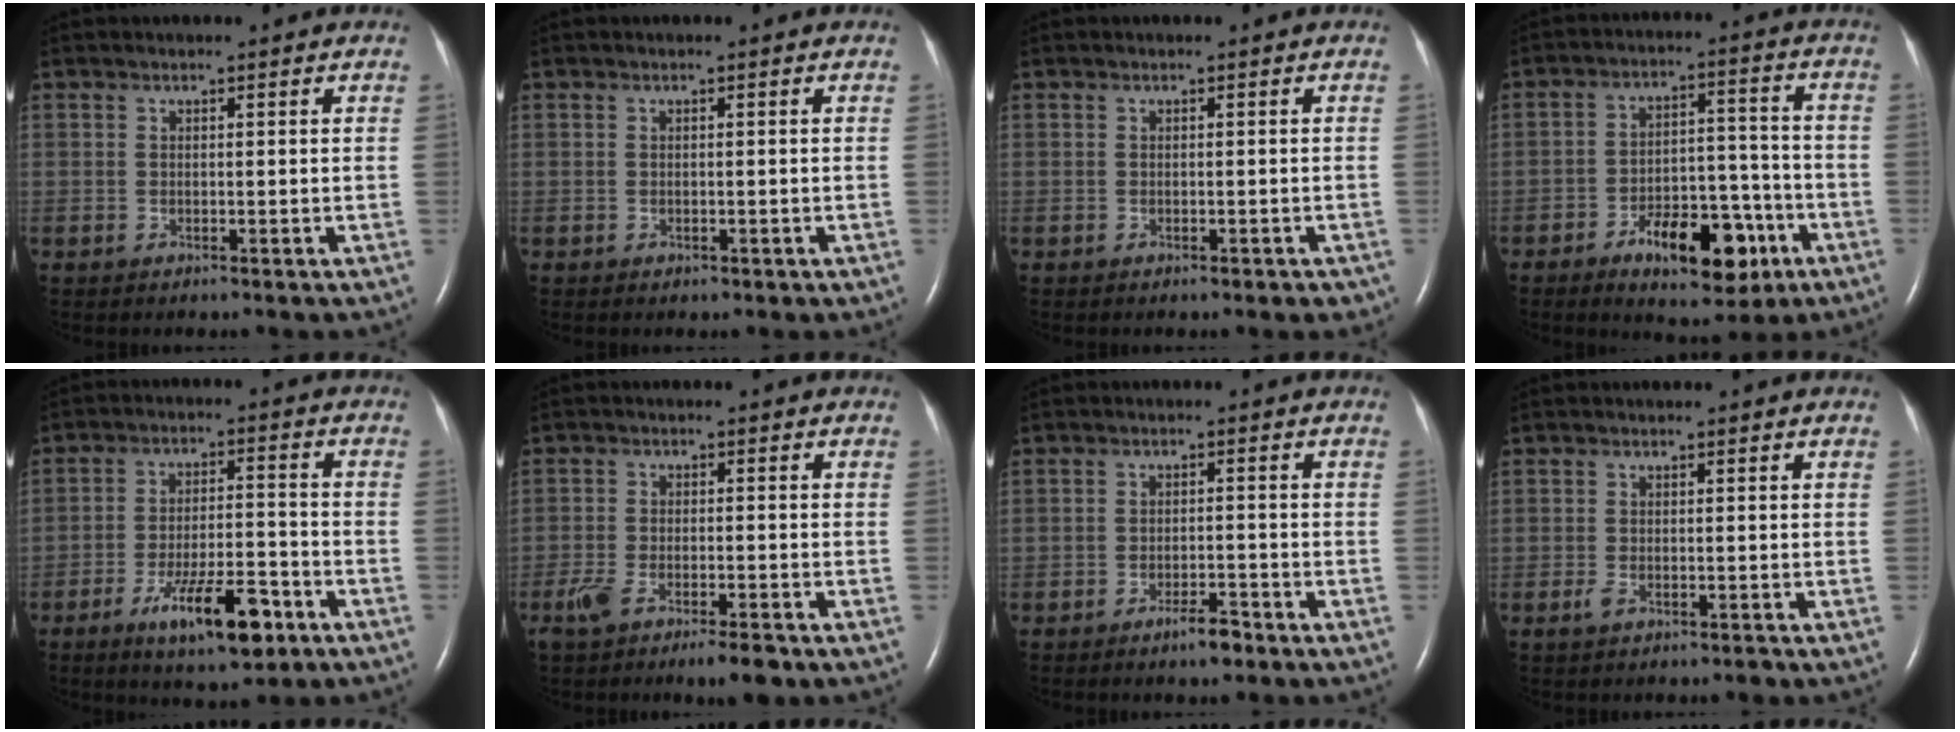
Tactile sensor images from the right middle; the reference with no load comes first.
{"total": 0.6, "force": [-0.3, 0.4, 0.3], "torque": [-0.008, 0.000, 0.000]}
{"total": 2.1, "force": [-1.5, 0.8, 1.2], "torque": [-0.011, -0.002, -0.012]}
{"total": 12.0, "force": [-6.3, 5.2, 8.8], "torque": [-0.130, 0.018, -0.087]}
{"total": 10.8, "force": [-6.2, 2.6, 8.4], "torque": [-0.146, -0.005, -0.096]}
{"total": 6.6, "force": [-4.6, 1.6, 4.5], "torque": [-0.083, -0.007, -0.074]}
{"total": 3.3, "force": [-2.5, 0.7, 2.1], "torque": [-0.038, 0.000, -0.041]}
{"total": 1.8, "force": [-1.1, 0.6, 1.3], "torque": [-0.029, -0.002, -0.020]}